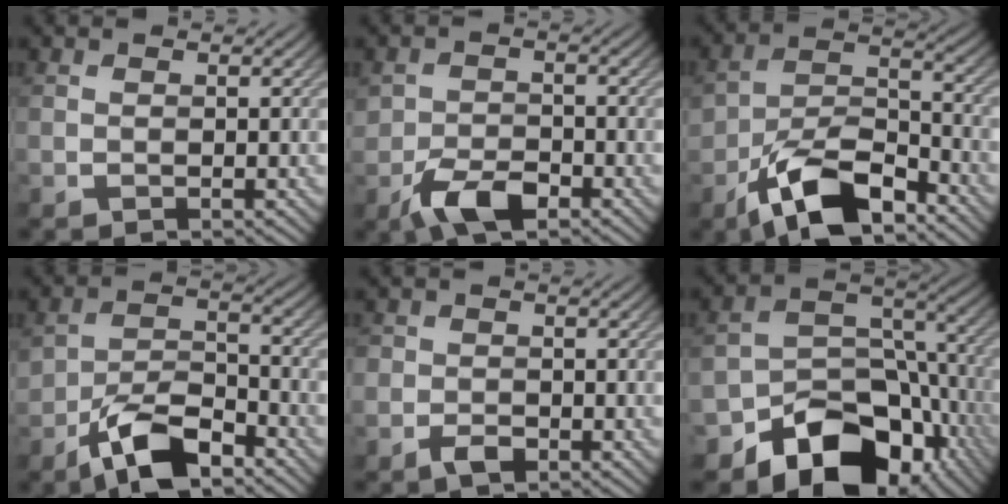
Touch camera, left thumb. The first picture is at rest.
{"total": 5.4, "force": [-3.3, 2.7, 3.3], "torque": [-0.063, -0.002, -0.066]}
{"total": 11.1, "force": [-7.2, 5.0, 6.8], "torque": [-0.122, 0.001, -0.144]}
{"total": 8.2, "force": [-5.3, 3.6, 5.1], "torque": [-0.087, 0.006, -0.107]}
{"total": 2.4, "force": [-1.3, 1.6, 1.2], "torque": [-0.021, -0.002, -0.032]}
{"total": 14.3, "force": [-8.1, 9.4, 7.1], "torque": [-0.114, -0.031, -0.138]}